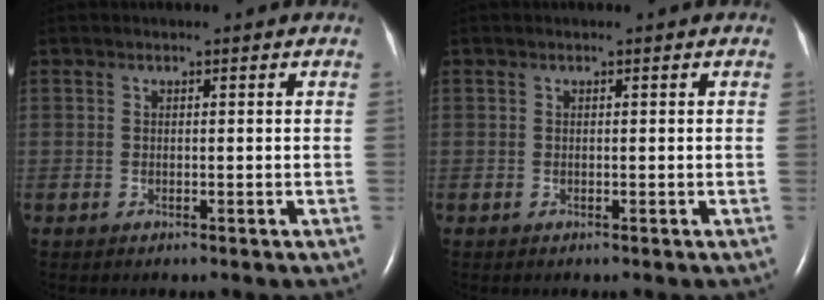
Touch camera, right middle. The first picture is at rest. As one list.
[{"total": 0.0}]